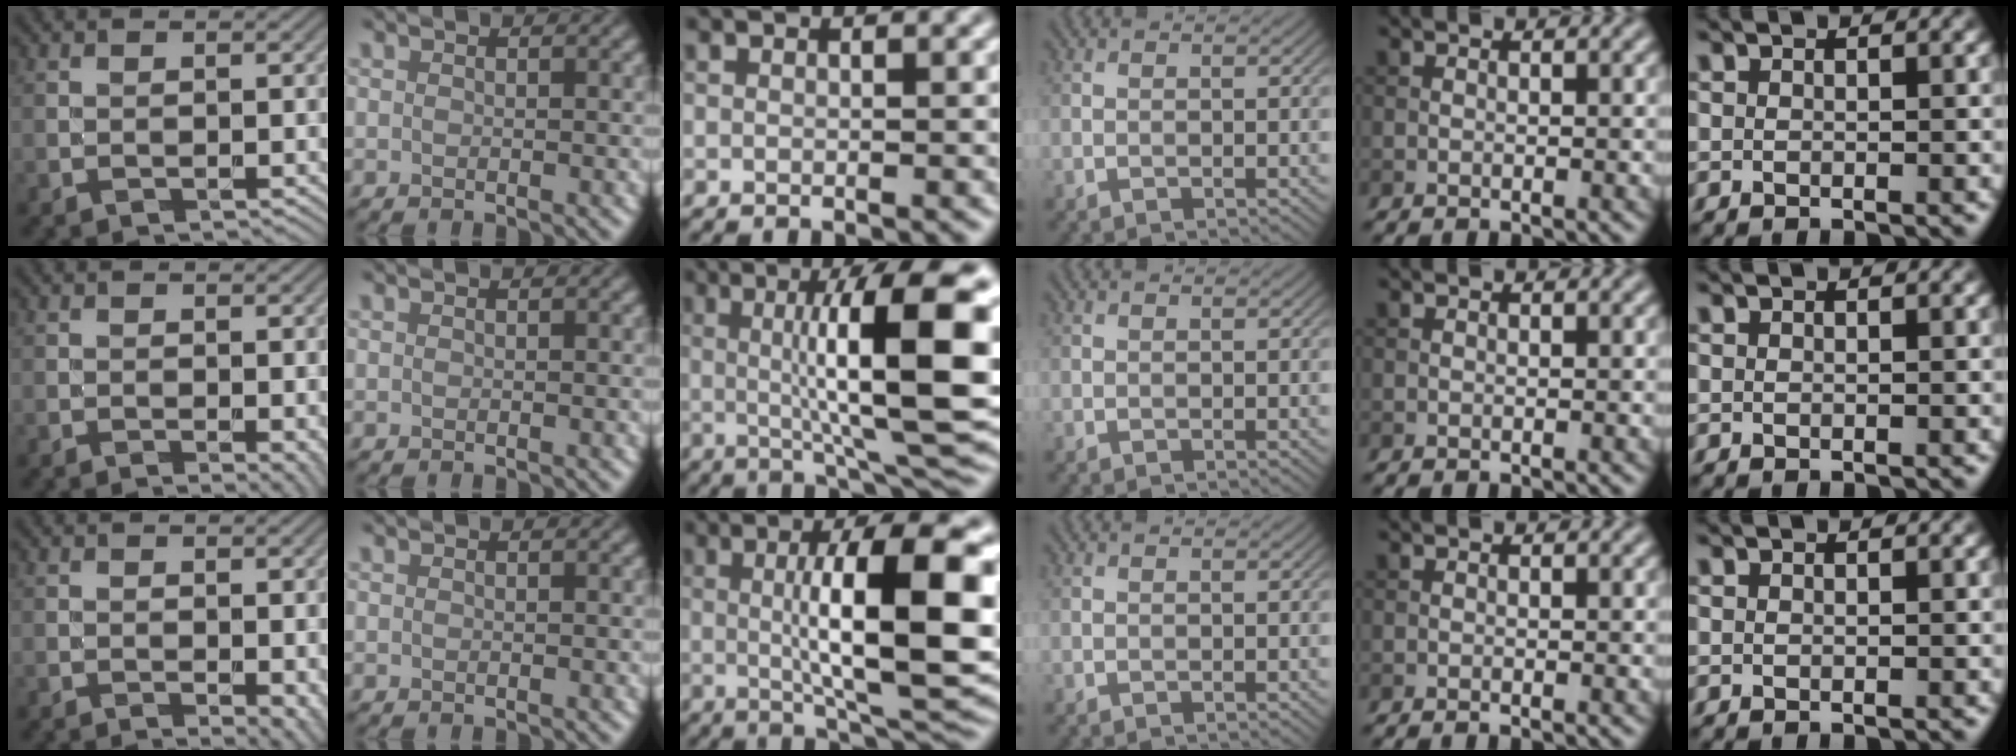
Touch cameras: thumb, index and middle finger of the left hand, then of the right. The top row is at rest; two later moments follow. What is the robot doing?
{"motion": "screw", "object": "dispenser bottle"}